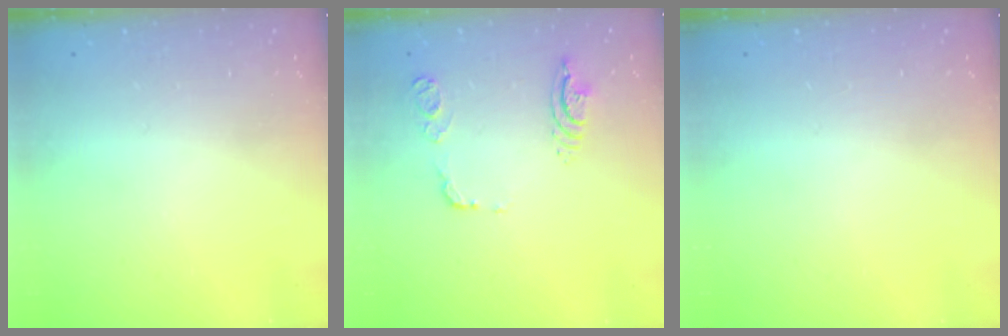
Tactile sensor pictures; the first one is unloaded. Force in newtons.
{"total": 10.8, "press": 10.7, "slide": 1.4}
{"total": 0.0}